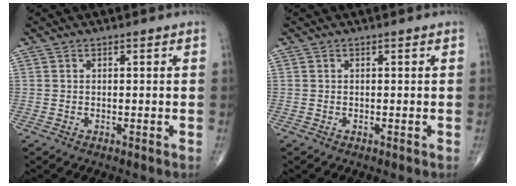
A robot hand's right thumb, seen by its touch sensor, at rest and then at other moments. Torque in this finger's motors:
{"motor_torque": [0.13, 0.17, -0.12, -0.10, 0.02]}